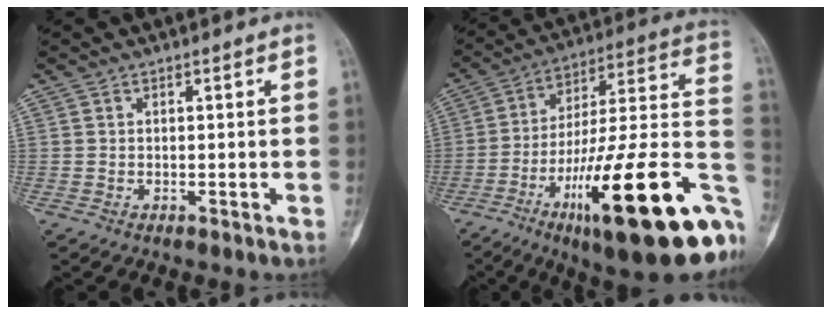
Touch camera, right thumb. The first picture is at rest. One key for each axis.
{"total": 33.1, "fx": -12.9, "fy": 8.5, "fz": 29.3, "tx": -0.365, "ty": 0.052, "tz": -0.191}